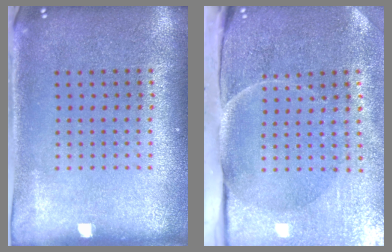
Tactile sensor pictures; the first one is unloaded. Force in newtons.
{"total": 5.0, "press": 3.9, "slide": 3.1}